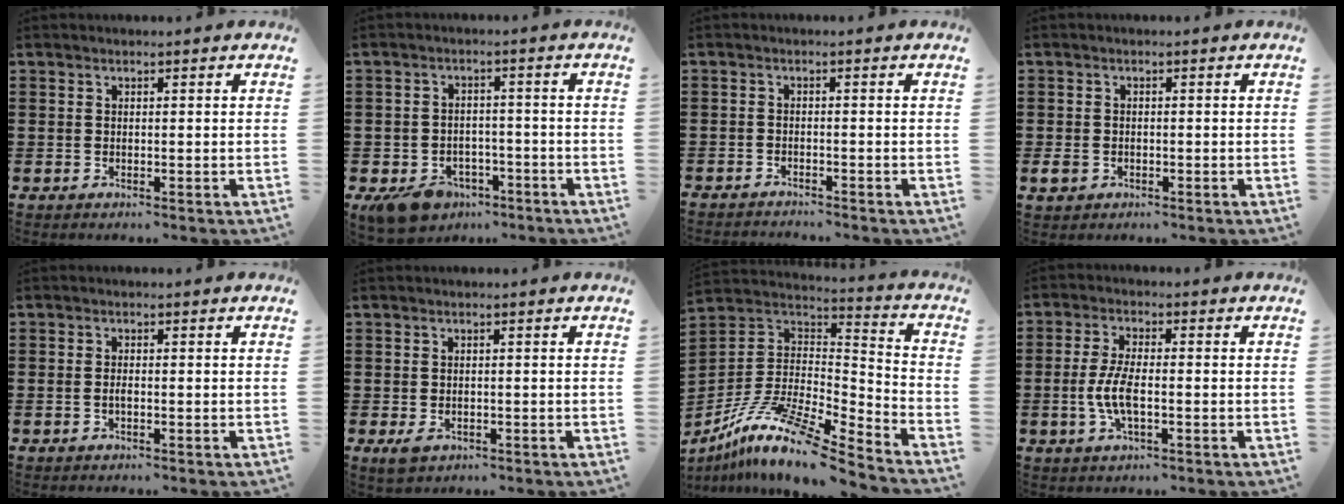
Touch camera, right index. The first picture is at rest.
{"total": 5.3, "force": [-4.2, 2.6, 1.8], "torque": [-0.043, 0.012, -0.080]}
{"total": 1.5, "force": [-1.5, 0.0, -0.1], "torque": [-0.001, 0.003, -0.032]}
{"total": 1.9, "force": [-0.9, 1.5, 0.7], "torque": [-0.022, -0.002, -0.022]}
{"total": 1.0, "force": [-0.2, 0.3, 0.9], "torque": [-0.018, -0.002, -0.004]}
{"total": 1.4, "force": [-0.6, 0.8, 0.9], "torque": [-0.026, -0.004, -0.014]}
{"total": 12.3, "force": [-9.0, 1.9, 8.2], "torque": [-0.167, 0.008, -0.178]}
{"total": 5.4, "force": [-1.1, 2.0, 4.9], "torque": [-0.114, -0.004, -0.027]}